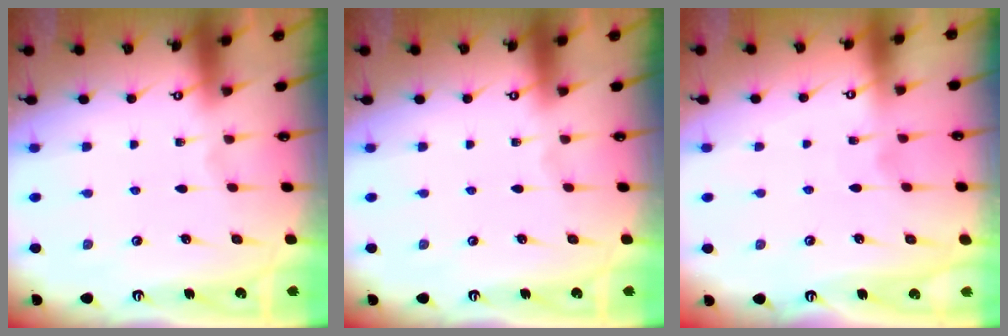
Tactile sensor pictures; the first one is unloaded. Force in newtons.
{"total": 0.0}
{"total": 4.5, "press": 4.4, "slide": 0.5}